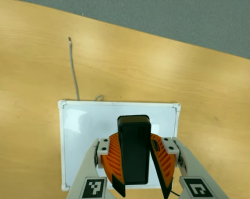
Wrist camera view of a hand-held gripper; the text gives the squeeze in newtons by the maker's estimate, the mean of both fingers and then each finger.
{"total": 8.4, "left": 8.4, "right": 8.4}